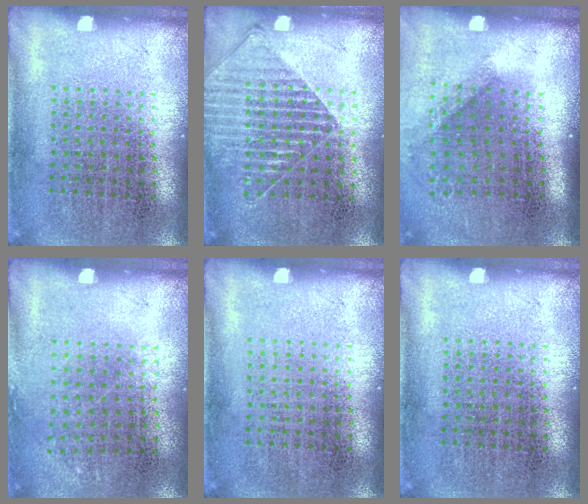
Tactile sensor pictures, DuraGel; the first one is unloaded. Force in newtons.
{"total": 1.6, "press": 1.4, "slide": 0.8}
{"total": 1.3, "press": 0.9, "slide": 0.8}
{"total": 0.8, "press": 0.7, "slide": 0.5}
{"total": 0.0}
{"total": 0.0}